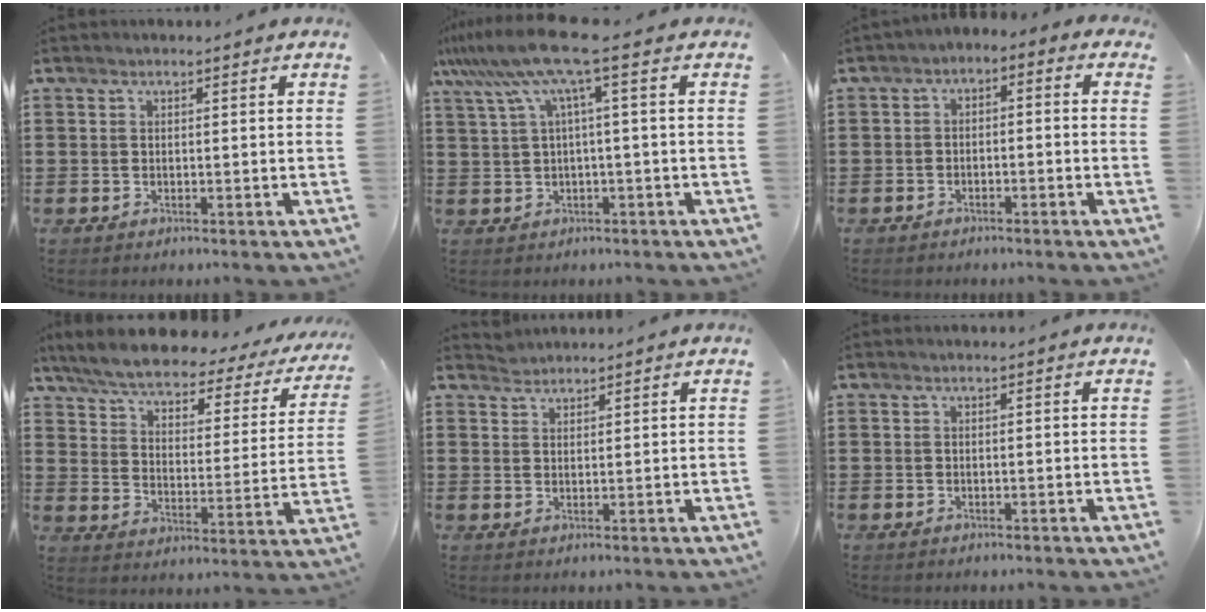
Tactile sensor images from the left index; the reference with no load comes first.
{"total": 8.9, "force": [3.5, -0.2, 8.2], "torque": [-0.182, -0.025, 0.056]}
{"total": 3.1, "force": [-3.0, 0.6, 0.2], "torque": [-0.016, 0.000, -0.068]}
{"total": 5.5, "force": [4.9, 1.1, 2.3], "torque": [-0.071, -0.030, 0.080]}
{"total": 1.5, "force": [1.5, 0.3, -0.3], "torque": [0.001, 0.001, 0.031]}
{"total": 0.0}